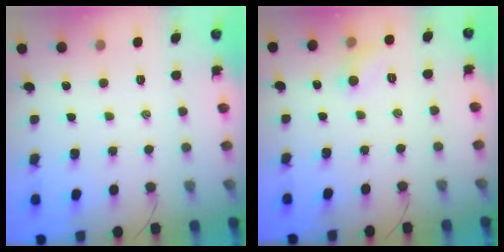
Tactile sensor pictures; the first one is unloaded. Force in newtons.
{"total": 5.5, "press": 5.2, "slide": 1.7}